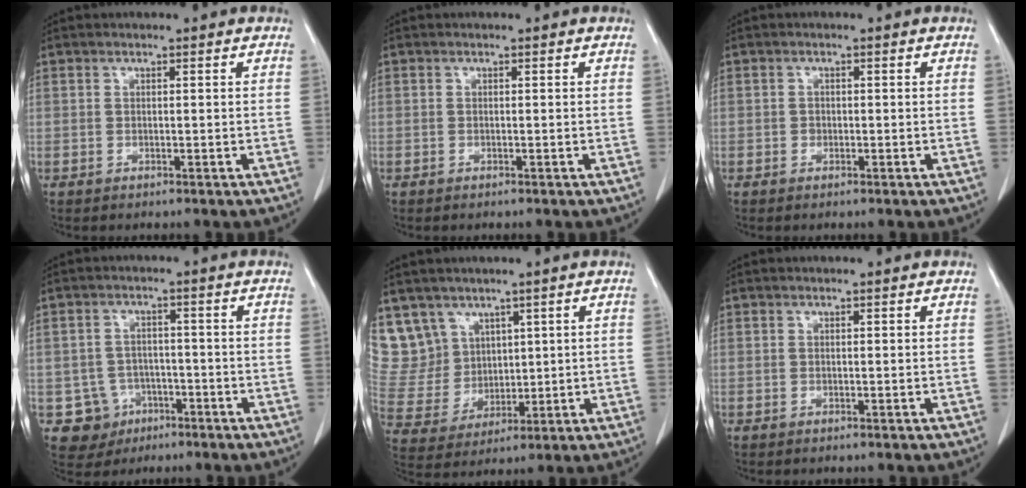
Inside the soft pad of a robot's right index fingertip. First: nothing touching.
{"total": 0.0}
{"total": 0.7, "force": [-0.1, 0.7, 0.2], "torque": [0.004, 0.006, -0.002]}
{"total": 6.0, "force": [-2.4, 5.5, 0.5], "torque": [-0.007, 0.012, -0.032]}
{"total": 11.1, "force": [6.9, 8.7, 1.1], "torque": [-0.038, 0.040, 0.164]}
{"total": 0.0}